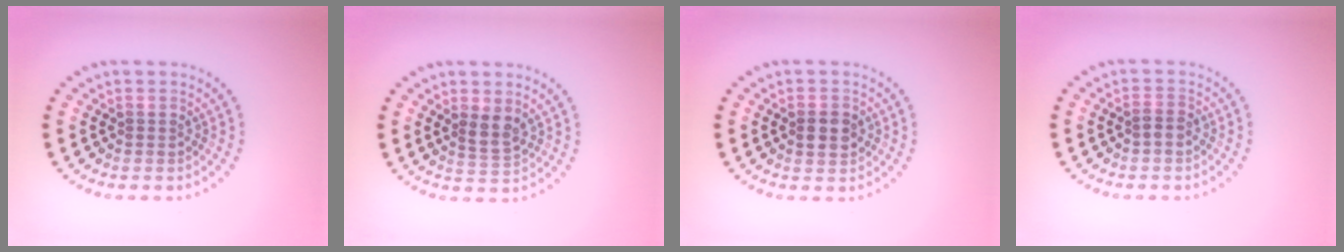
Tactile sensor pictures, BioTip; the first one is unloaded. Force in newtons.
{"total": 2.0, "press": 1.8, "slide": 0.9}
{"total": 2.7, "press": 2.7, "slide": 0.1}
{"total": 1.1, "press": 1.0, "slide": 0.5}